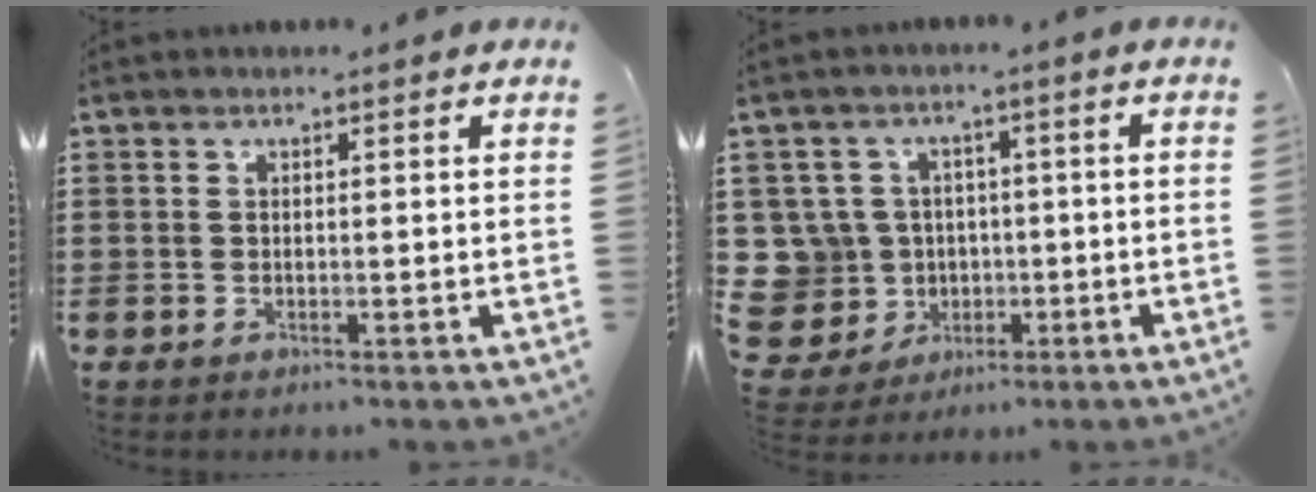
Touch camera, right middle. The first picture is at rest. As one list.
[{"total": 8.1, "force": [0.4, 7.8, 2.2], "torque": [-0.101, 0.010, 0.011]}]